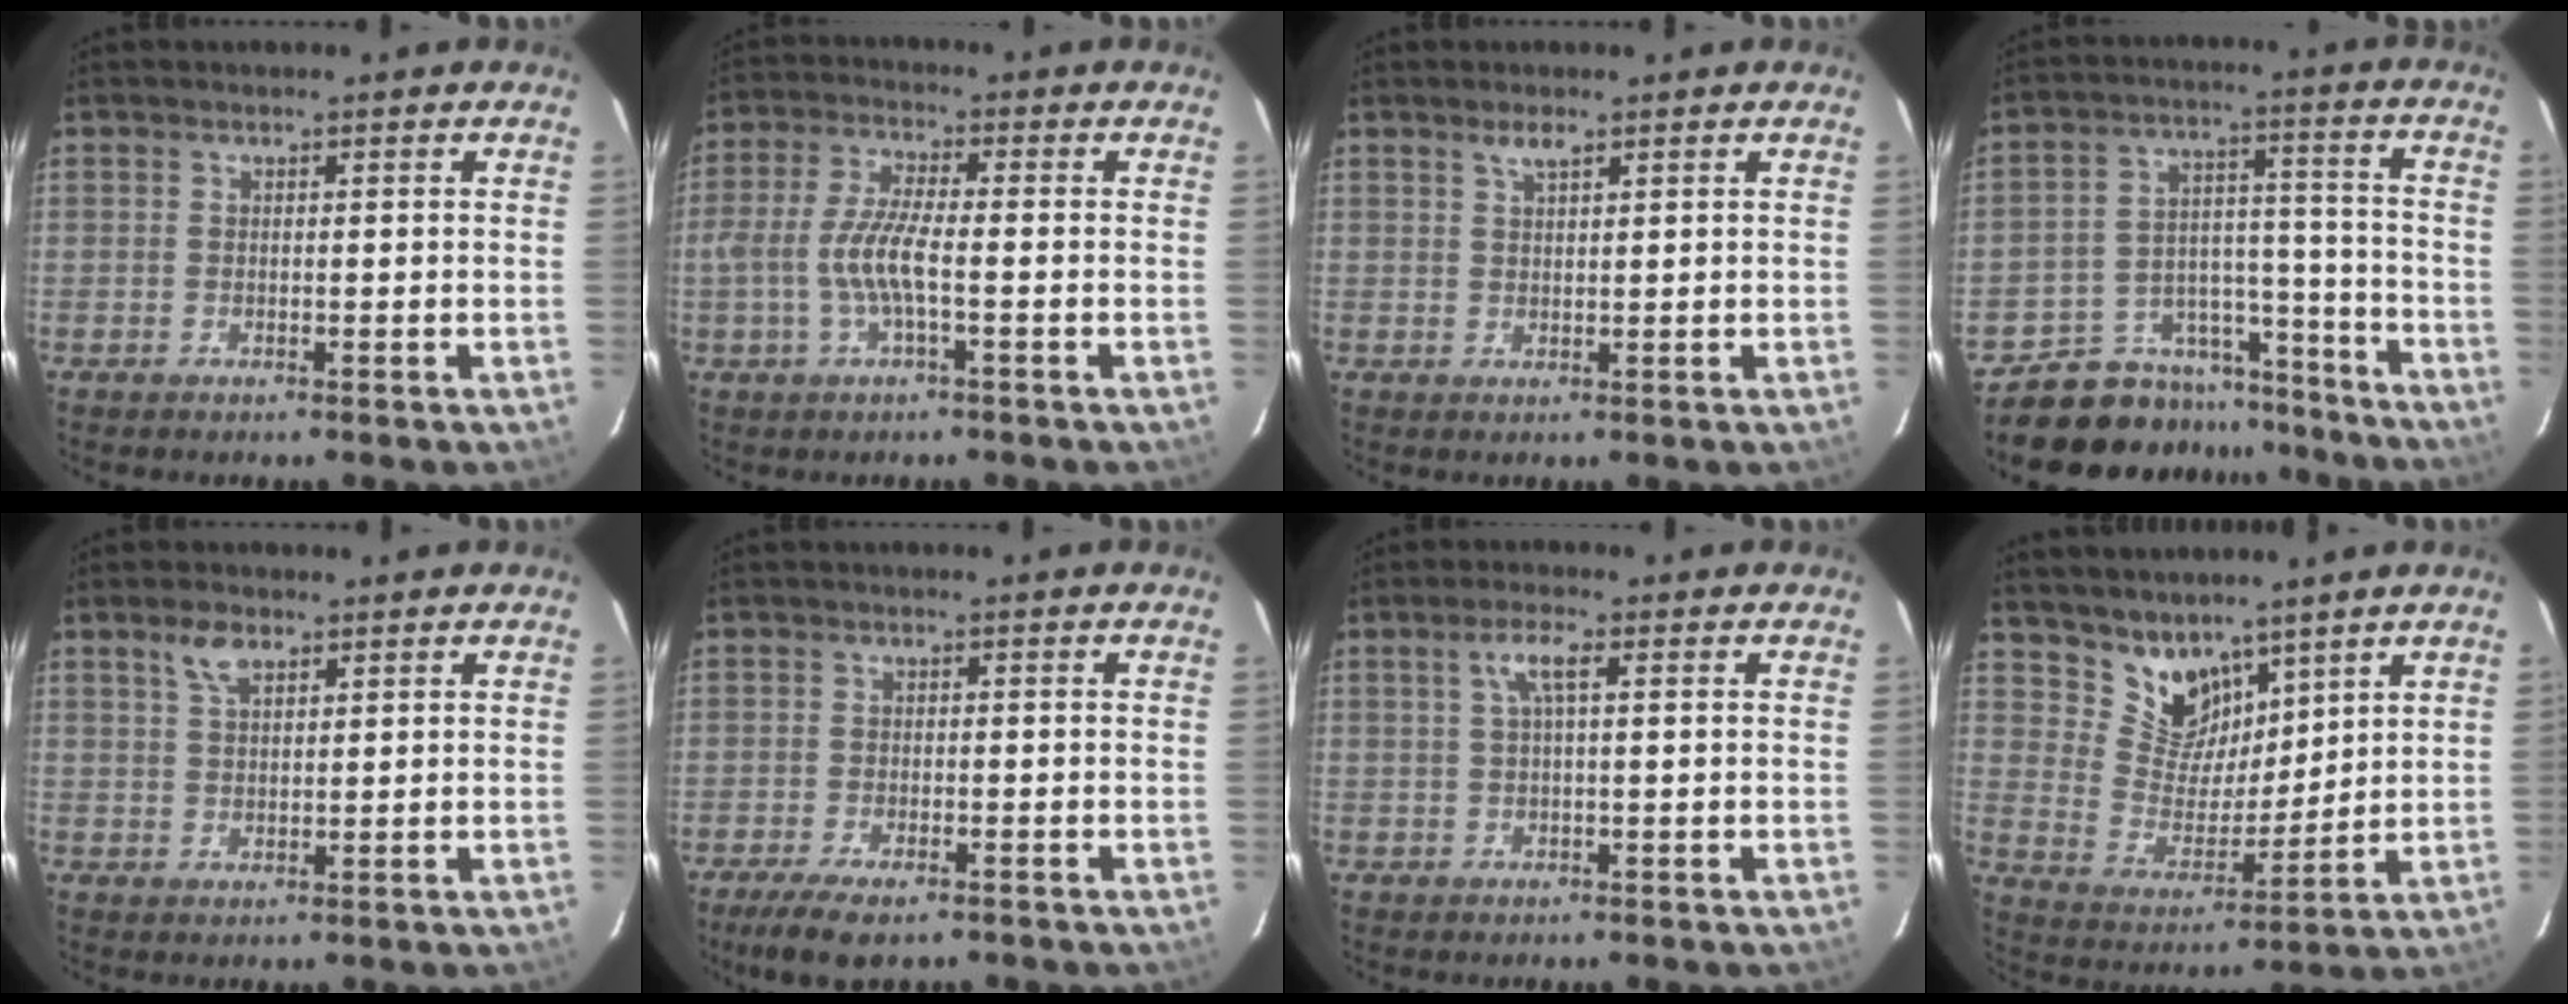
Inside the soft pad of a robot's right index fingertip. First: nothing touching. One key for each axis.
{"total": 7.2, "fx": -1.7, "fy": 1.2, "fz": 6.9, "tx": -0.146, "ty": 0.004, "tz": -0.033}
{"total": 1.9, "fx": 1.4, "fy": 0.5, "fz": 1.3, "tx": -0.022, "ty": 0.004, "tz": 0.025}
{"total": 14.3, "fx": -12.6, "fy": 6.7, "fz": 0.6, "tx": -0.014, "ty": 0.070, "tz": -0.181}
{"total": 3.7, "fx": 2.2, "fy": 1.8, "fz": 2.3, "tx": -0.043, "ty": 0.007, "tz": 0.043}
{"total": 7.1, "fx": -5.1, "fy": 2.4, "fz": 4.3, "tx": -0.105, "ty": -0.025, "tz": -0.088}
{"total": 3.2, "fx": 0.8, "fy": 0.3, "fz": 3.1, "tx": -0.063, "ty": 0.007, "tz": 0.015}
{"total": 9.7, "fx": 7.4, "fy": 5.6, "fz": 2.7, "tx": -0.047, "ty": 0.003, "tz": 0.149}